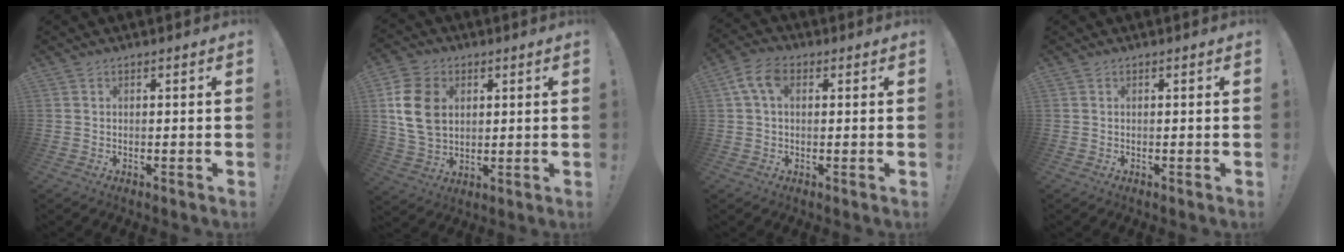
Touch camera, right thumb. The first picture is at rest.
{"total": 13.9, "force": [3.1, 10.4, 8.7], "torque": [-0.163, 0.001, 0.063]}
{"total": 7.1, "force": [1.9, 4.4, 5.2], "torque": [-0.105, 0.009, 0.038]}
{"total": 0.0}